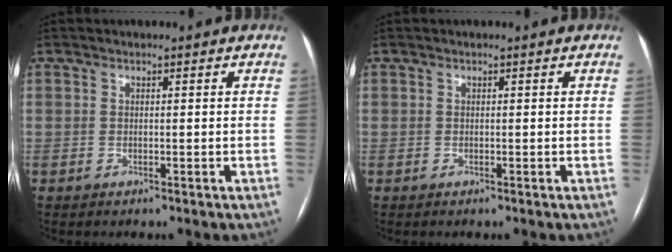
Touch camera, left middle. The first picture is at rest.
{"total": 0.0}